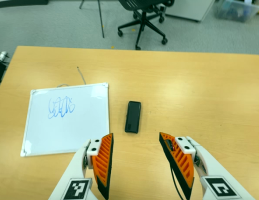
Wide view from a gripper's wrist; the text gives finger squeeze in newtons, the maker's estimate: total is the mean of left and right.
{"total": 0.0}